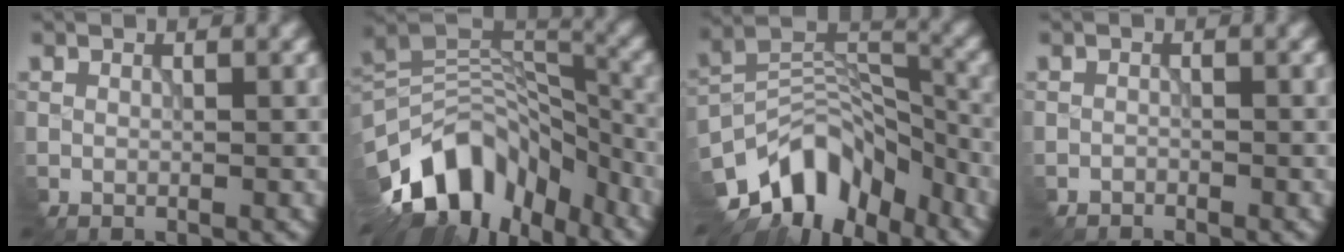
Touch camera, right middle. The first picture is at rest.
{"total": 12.4, "force": [-7.5, 6.9, 7.0], "torque": [-0.118, 0.016, -0.138]}
{"total": 9.9, "force": [-7.2, 5.2, 4.5], "torque": [-0.062, 0.011, -0.144]}
{"total": 0.8, "force": [-0.7, 0.1, -0.3], "torque": [0.004, 0.002, -0.013]}